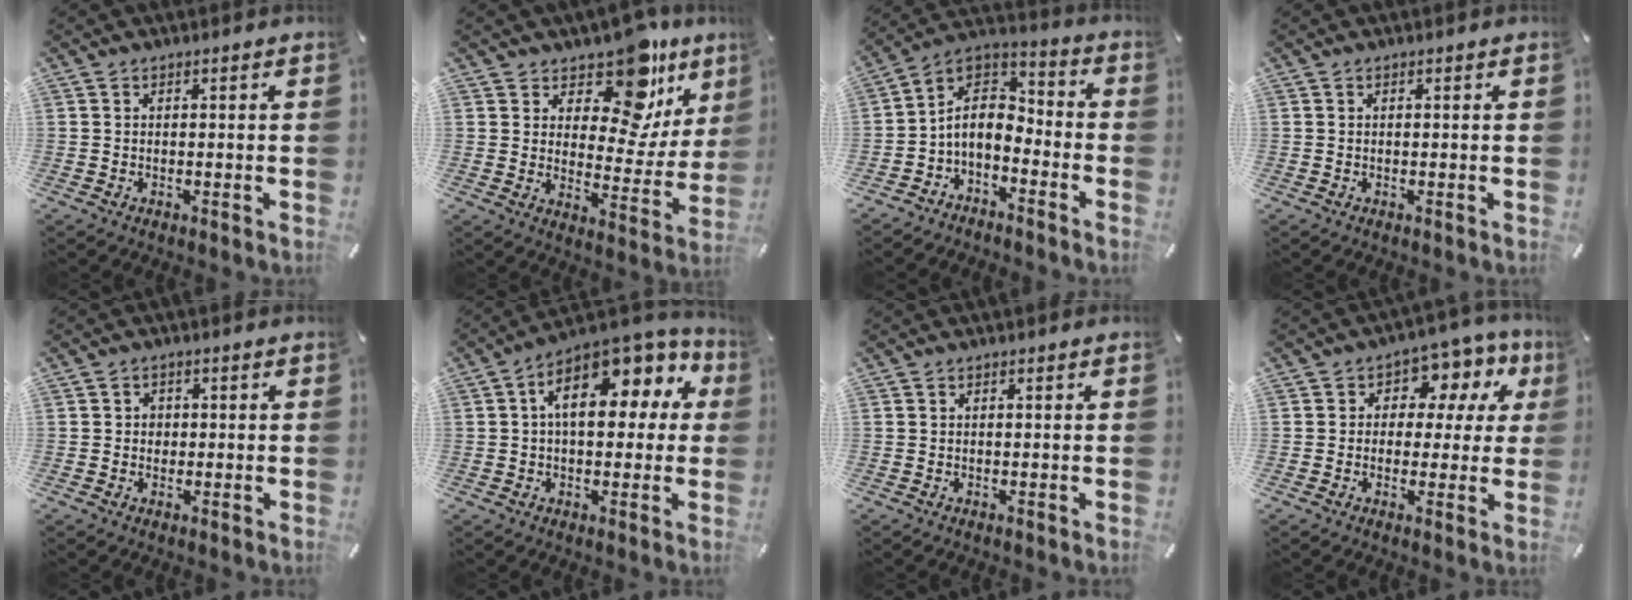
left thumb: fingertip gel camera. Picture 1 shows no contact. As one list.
[{"total": 15.1, "force": [10.7, 7.2, 7.8], "torque": [-0.116, -0.090, 0.183]}, {"total": 8.0, "force": [-3.4, 5.7, 4.6], "torque": [-0.100, 0.010, -0.065]}, {"total": 0.0}, {"total": 2.0, "force": [-0.2, 1.9, 0.7], "torque": [-0.006, 0.003, -0.008]}, {"total": 13.8, "force": [4.7, 7.8, 10.4], "torque": [-0.158, -0.016, 0.083]}, {"total": 0.0}, {"total": 8.1, "force": [2.3, 6.4, 4.5], "torque": [-0.063, -0.011, 0.038]}]